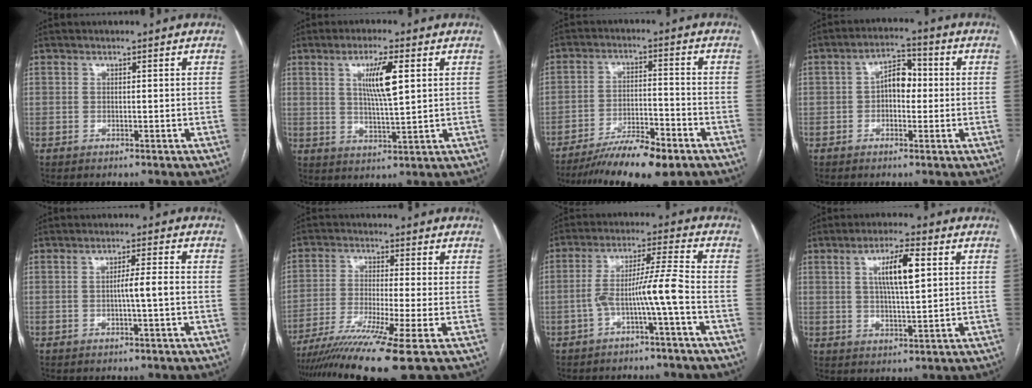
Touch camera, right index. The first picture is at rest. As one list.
[{"total": 7.3, "force": [2.3, 0.6, 6.9], "torque": [-0.127, -0.003, 0.042]}, {"total": 10.8, "force": [-8.1, 1.9, 6.8], "torque": [-0.111, -0.017, -0.137]}, {"total": 5.2, "force": [-0.1, 2.9, 4.3], "torque": [-0.071, 0.022, -0.005]}, {"total": 3.3, "force": [-0.6, -0.3, 3.3], "torque": [-0.052, 0.002, -0.009]}, {"total": 11.9, "force": [-8.1, -1.9, 8.5], "torque": [-0.149, -0.033, -0.132]}, {"total": 7.6, "force": [-2.6, -1.0, 7.0], "torque": [-0.129, 0.025, -0.045]}, {"total": 7.7, "force": [2.2, 1.2, 7.2], "torque": [-0.130, 0.007, 0.041]}]